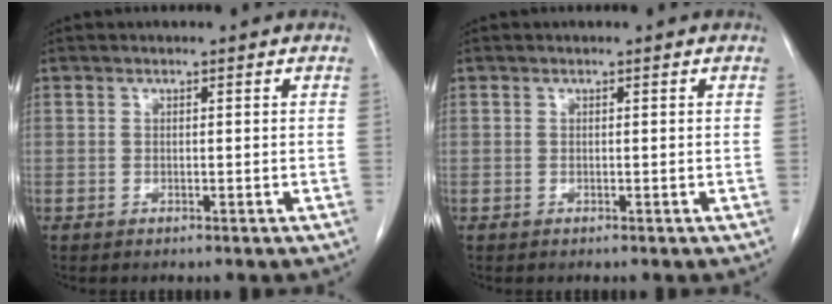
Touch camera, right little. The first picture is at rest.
{"total": 0.0}